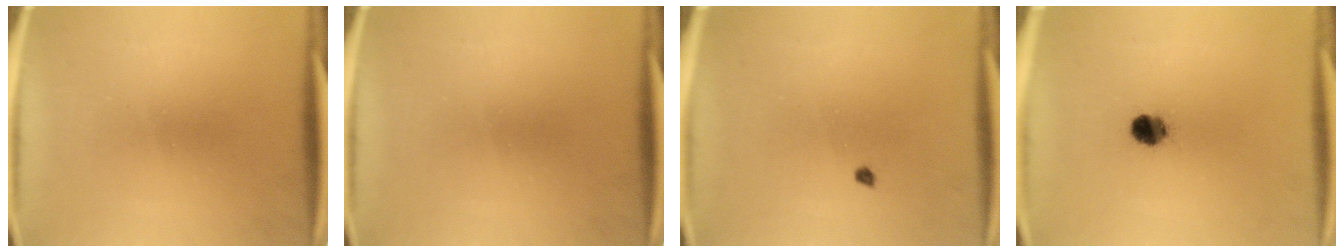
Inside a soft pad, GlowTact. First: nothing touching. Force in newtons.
{"total": 0.0}
{"total": 0.6}
{"total": 4.9}